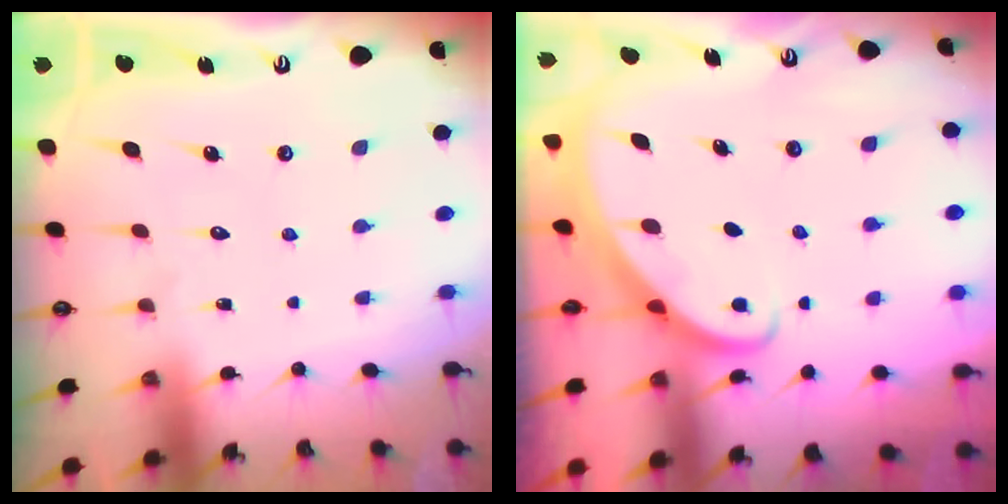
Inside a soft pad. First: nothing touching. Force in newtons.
{"total": 2.7, "press": 2.6, "slide": 0.2}